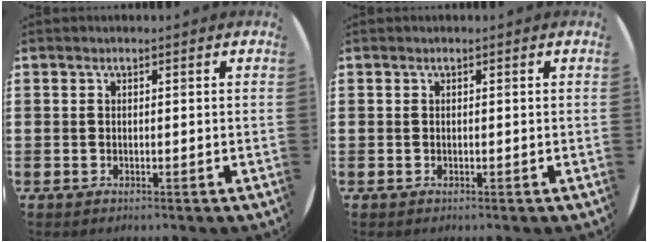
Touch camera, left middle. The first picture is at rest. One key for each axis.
{"total": 0.0}